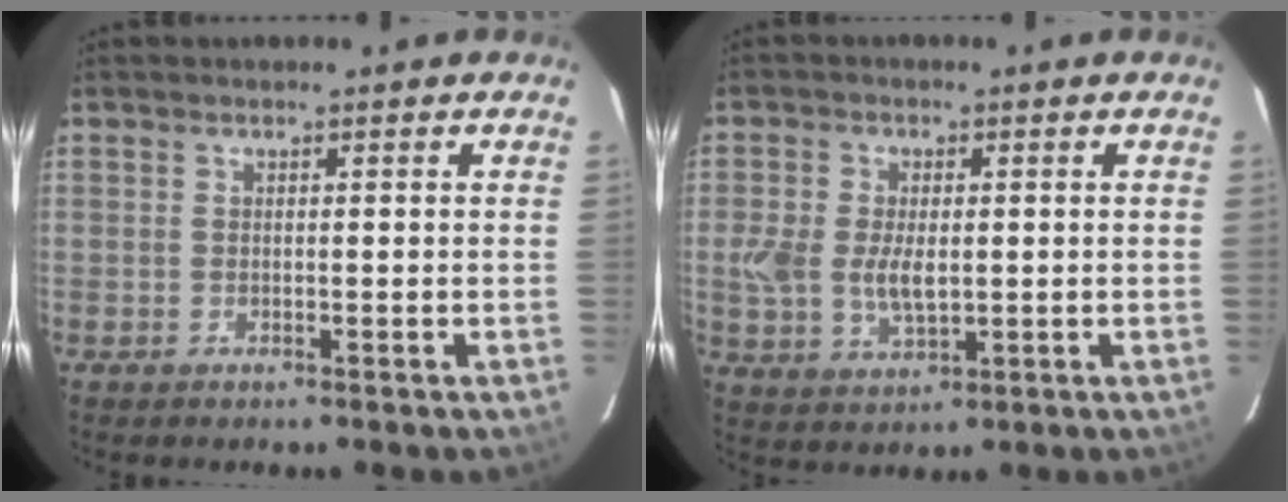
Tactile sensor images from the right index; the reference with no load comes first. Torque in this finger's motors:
{"motor_torque": [0.09, -0.06, 0.33, 0.09]}